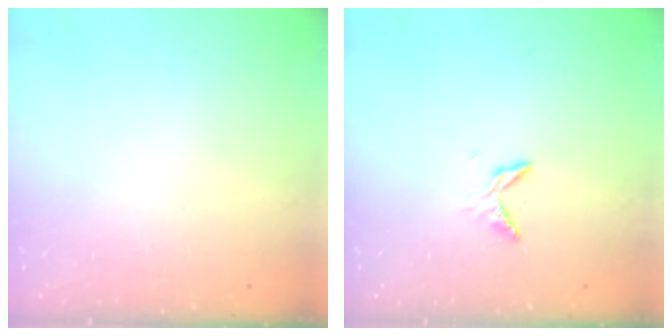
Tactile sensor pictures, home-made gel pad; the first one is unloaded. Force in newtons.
{"total": 4.8, "press": 4.8, "slide": 0.5}